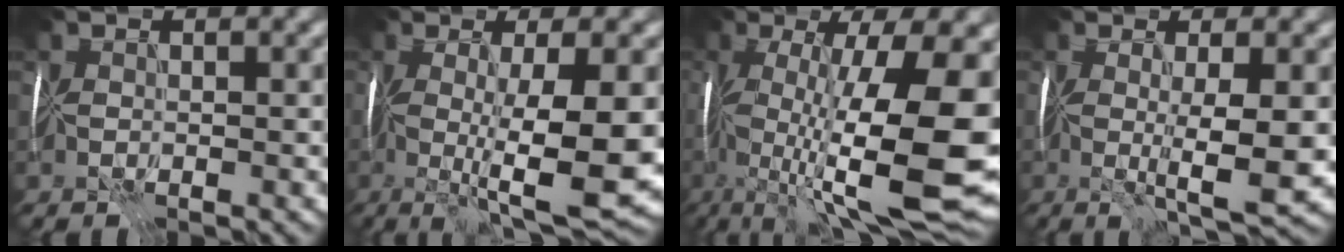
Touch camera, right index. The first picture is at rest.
{"total": 10.6, "force": [-1.3, 2.2, 10.3], "torque": [-0.168, -0.020, -0.017]}
{"total": 15.6, "force": [-2.3, 4.4, 14.8], "torque": [-0.243, 0.004, -0.039]}
{"total": 5.7, "force": [-0.4, 0.7, 5.6], "torque": [-0.092, -0.007, -0.005]}